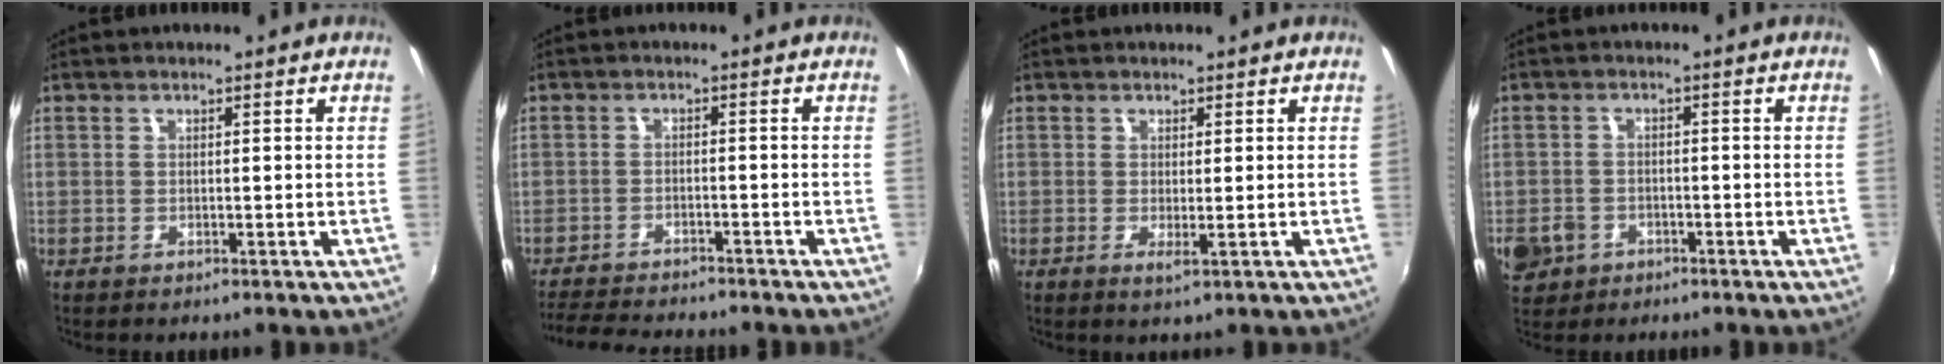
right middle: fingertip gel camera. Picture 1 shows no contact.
{"total": 9.2, "force": [-8.5, 1.3, 3.3], "torque": [-0.090, -0.018, -0.135]}
{"total": 1.4, "force": [0.2, -0.2, 1.4], "torque": [-0.026, -0.003, 0.002]}
{"total": 7.9, "force": [-3.4, 6.5, 3.0], "torque": [-0.097, -0.001, -0.052]}